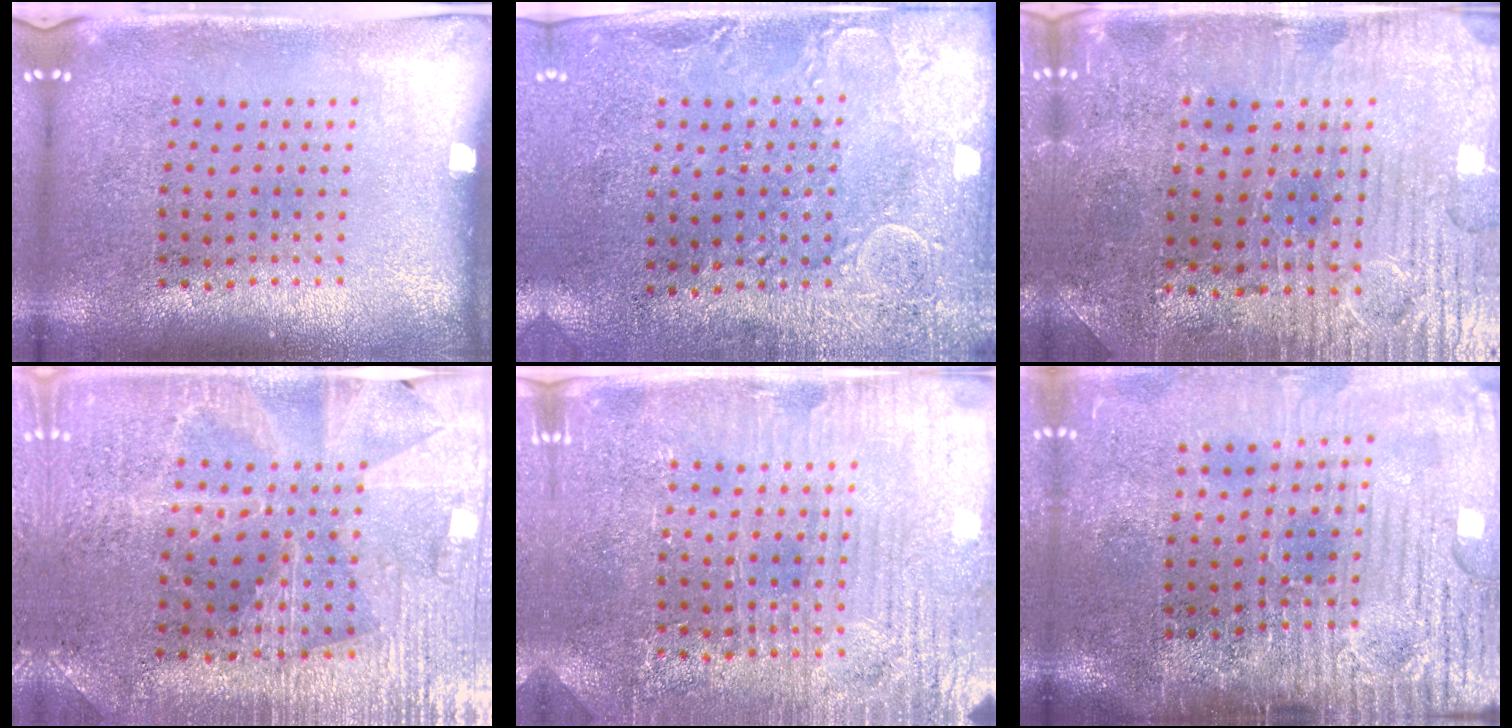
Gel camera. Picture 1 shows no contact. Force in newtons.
{"total": 2.9, "press": 2.4, "slide": 1.7}
{"total": 2.2, "press": 2.2, "slide": 0.5}
{"total": 2.3, "press": 2.3, "slide": 0.5}
{"total": 3.6, "press": 3.5, "slide": 0.6}
{"total": 4.6, "press": 4.0, "slide": 2.4}